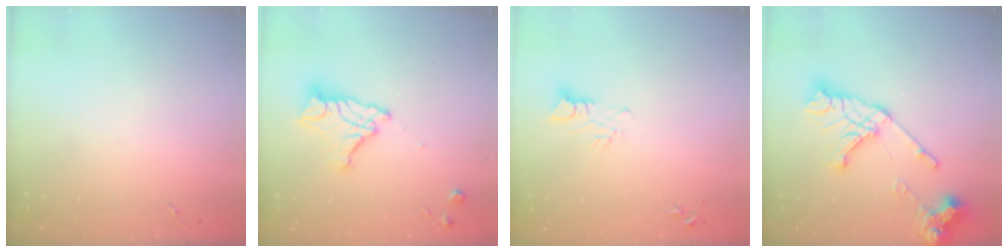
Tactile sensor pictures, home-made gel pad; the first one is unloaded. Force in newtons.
{"total": 13.7, "press": 13.7, "slide": 1.3}
{"total": 4.0, "press": 4.0, "slide": 0.4}
{"total": 19.2, "press": 19.1, "slide": 2.3}